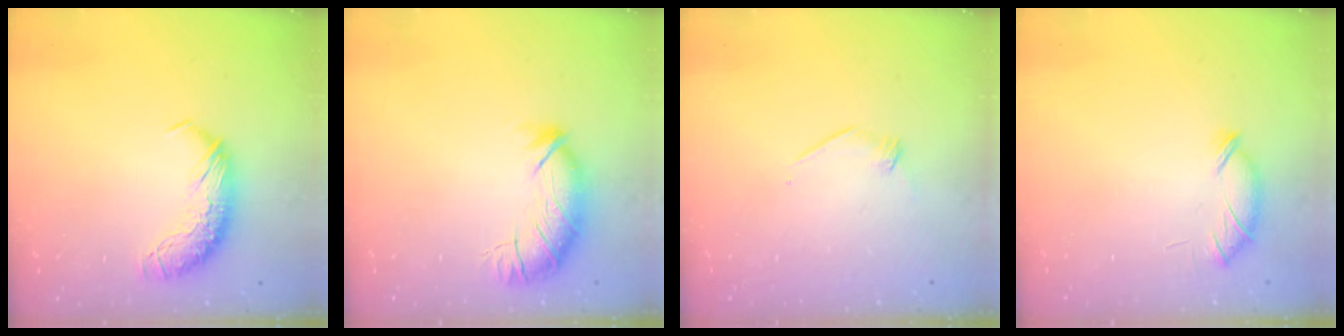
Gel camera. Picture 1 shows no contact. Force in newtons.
{"total": 3.8, "press": 3.8, "slide": 0.4}
{"total": 4.0, "press": 3.6, "slide": 1.6}
{"total": 7.0, "press": 7.0, "slide": 0.3}